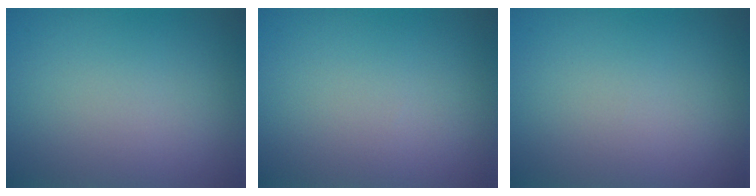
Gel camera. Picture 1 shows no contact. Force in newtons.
{"total": 0.0}
{"total": 0.0}